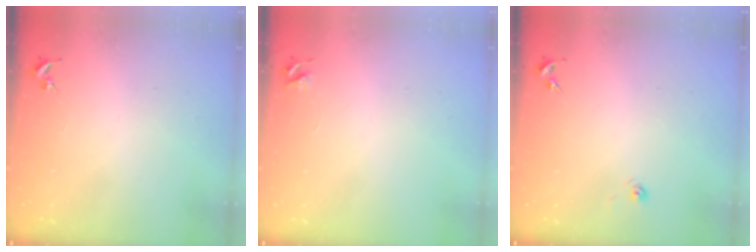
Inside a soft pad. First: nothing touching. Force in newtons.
{"total": 3.5, "press": 3.5, "slide": 0.4}
{"total": 3.2, "press": 2.7, "slide": 1.7}